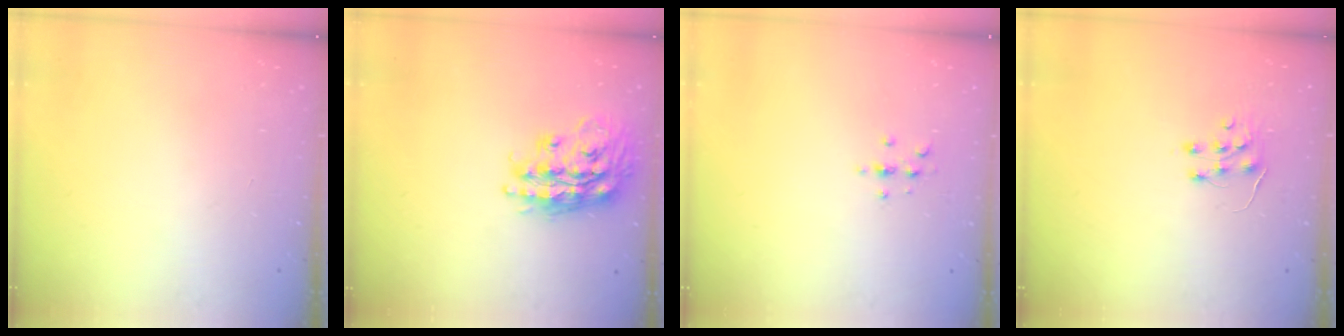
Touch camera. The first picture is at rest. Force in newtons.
{"total": 18.8, "press": 18.8, "slide": 1.5}
{"total": 2.2, "press": 2.1, "slide": 0.2}
{"total": 7.1, "press": 7.1, "slide": 0.6}